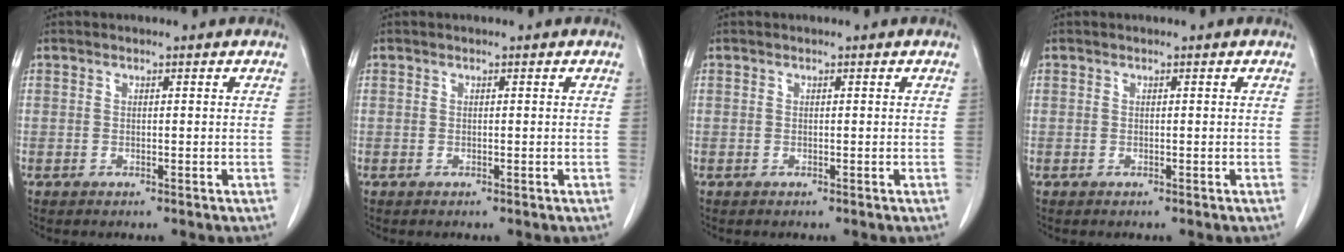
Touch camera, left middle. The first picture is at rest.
{"total": 0.0}
{"total": 0.0}
{"total": 0.0}